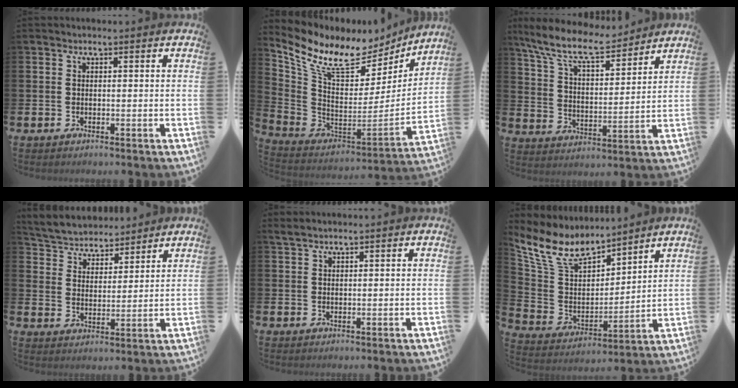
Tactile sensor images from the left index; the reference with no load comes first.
{"total": 11.0, "force": [8.8, 4.7, 4.6], "torque": [-0.125, -0.062, 0.153]}
{"total": 9.9, "force": [8.9, 2.3, 3.8], "torque": [-0.111, -0.047, 0.159]}
{"total": 4.7, "force": [4.4, 1.6, -0.3], "torque": [-0.022, -0.032, 0.075]}
{"total": 1.3, "force": [1.3, 0.3, 0.4], "torque": [-0.013, 0.003, 0.025]}
{"total": 10.3, "force": [8.6, 4.5, 3.5], "torque": [-0.118, -0.045, 0.160]}